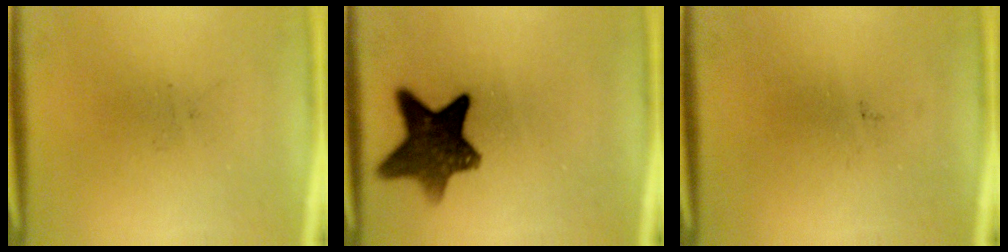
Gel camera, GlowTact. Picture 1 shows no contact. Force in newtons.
{"total": 11.3}
{"total": 0.0}